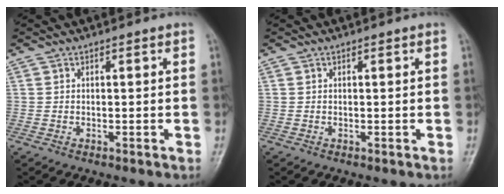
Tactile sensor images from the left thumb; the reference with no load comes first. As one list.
[{"total": 0.0}]